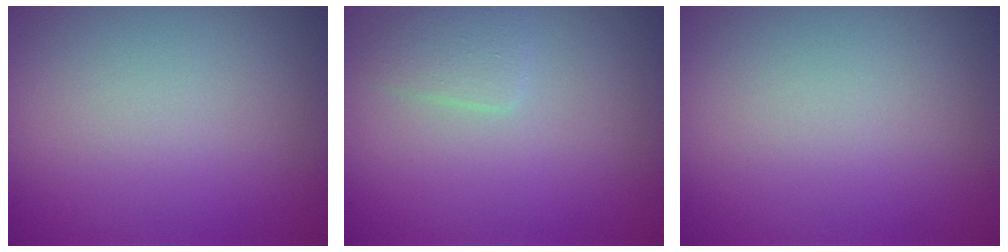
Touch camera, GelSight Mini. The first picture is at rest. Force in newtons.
{"total": 1.4, "press": 1.4, "slide": 0.1}
{"total": 0.0}